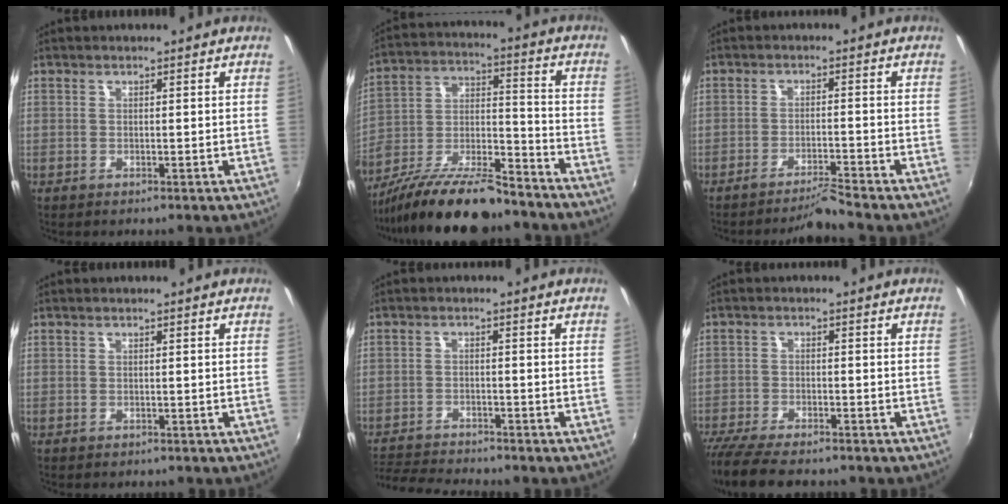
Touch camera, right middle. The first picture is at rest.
{"total": 19.8, "force": [-14.9, 5.5, 11.8], "torque": [-0.234, -0.023, -0.254]}
{"total": 4.0, "force": [-3.7, -1.6, 0.5], "torque": [-0.023, 0.006, -0.064]}
{"total": 1.1, "force": [-1.0, 0.4, 0.3], "torque": [-0.011, -0.003, -0.011]}
{"total": 9.2, "force": [-8.6, 1.2, 2.9], "torque": [-0.082, -0.013, -0.146]}
{"total": 11.9, "force": [-10.1, 2.6, 5.7], "torque": [-0.136, -0.039, -0.176]}